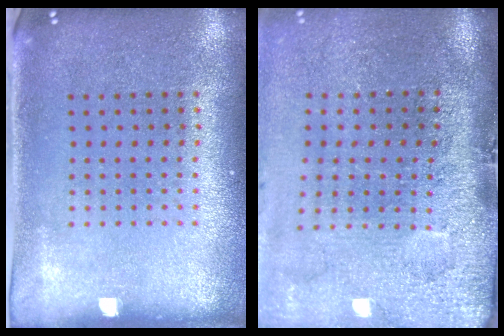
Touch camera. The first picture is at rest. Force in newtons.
{"total": 4.7, "press": 3.6, "slide": 3.1}